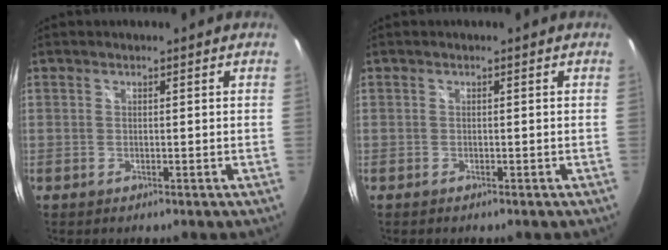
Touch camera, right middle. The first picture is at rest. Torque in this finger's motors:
{"motor_torque": [-0.31, 0.16, 0.04, 0.01]}